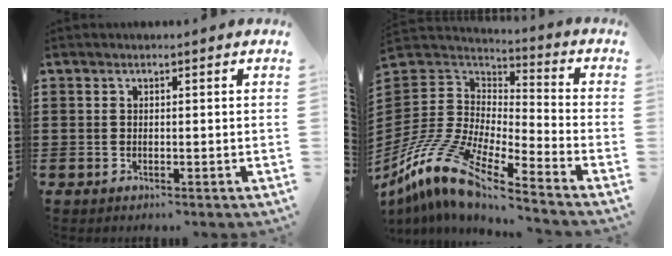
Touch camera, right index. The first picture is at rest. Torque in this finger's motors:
{"motor_torque": [-0.25, 1.09, 0.33, 0.07]}